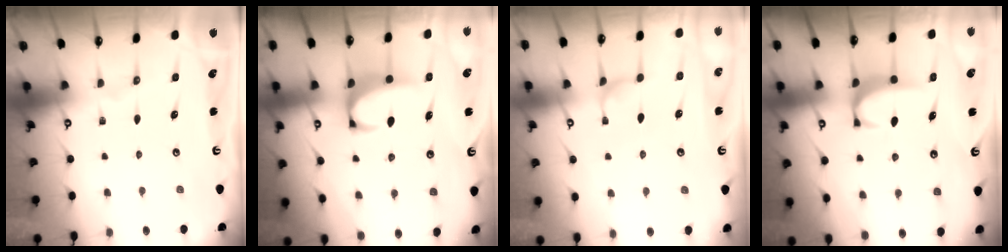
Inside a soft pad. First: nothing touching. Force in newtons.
{"total": 2.1, "press": 1.8, "slide": 0.9}
{"total": 2.8, "press": 2.8, "slide": 0.2}
{"total": 1.7, "press": 1.6, "slide": 0.5}